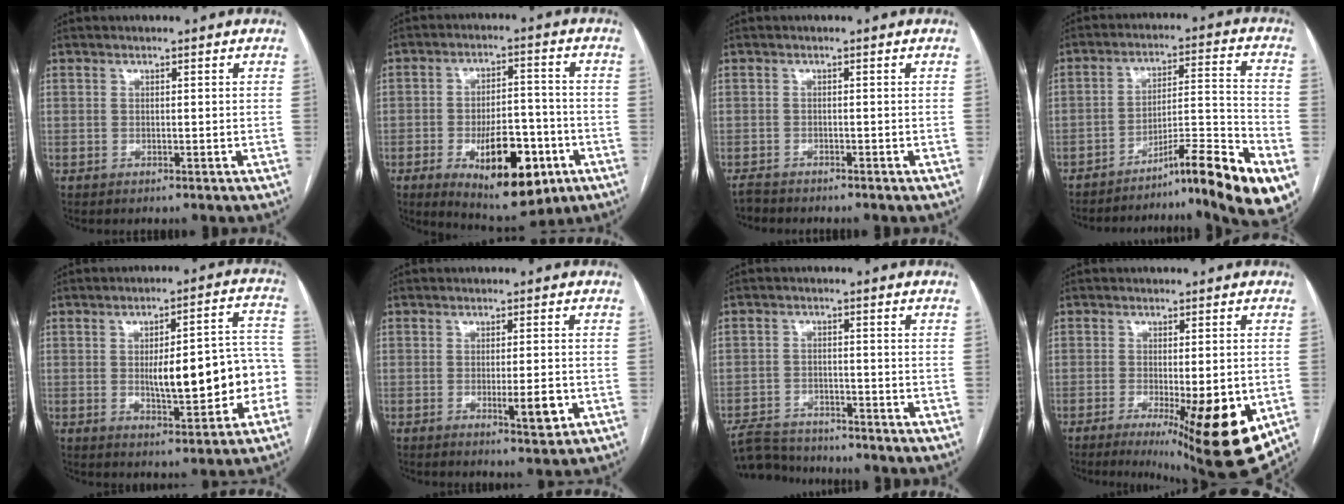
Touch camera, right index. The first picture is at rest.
{"total": 14.6, "force": [-6.0, 6.3, 11.7], "torque": [-0.166, -0.002, -0.078]}
{"total": 1.5, "force": [-1.5, 0.1, -0.2], "torque": [0.004, -0.007, -0.028]}
{"total": 15.6, "force": [-10.4, -0.3, 11.6], "torque": [-0.142, 0.026, -0.154]}
{"total": 13.8, "force": [-2.1, 3.8, 13.1], "torque": [-0.173, 0.033, -0.017]}
{"total": 4.2, "force": [-1.3, 0.7, 4.0], "torque": [-0.058, -0.005, -0.013]}
{"total": 6.7, "force": [-6.5, 1.3, 0.7], "torque": [-0.015, -0.007, -0.114]}
{"total": 14.0, "force": [-5.0, 2.7, 12.8], "torque": [-0.125, -0.020, -0.055]}